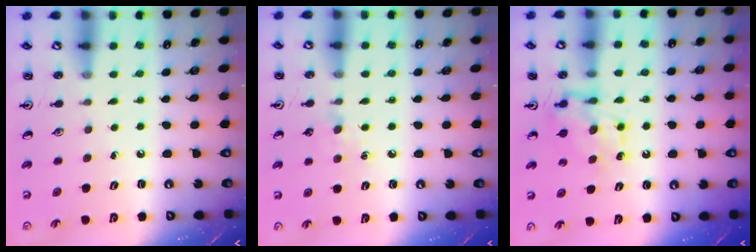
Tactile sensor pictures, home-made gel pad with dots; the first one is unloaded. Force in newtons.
{"total": 5.9, "press": 5.8, "slide": 0.8}
{"total": 8.0, "press": 8.0, "slide": 0.3}